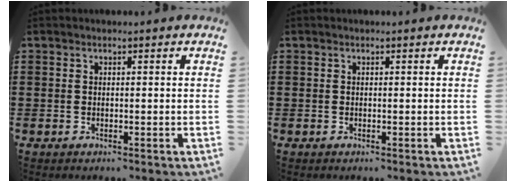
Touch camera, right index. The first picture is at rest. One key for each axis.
{"total": 0.0}